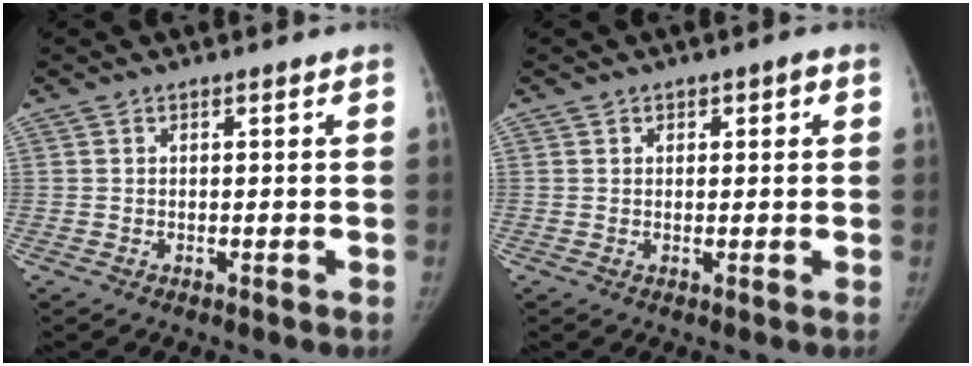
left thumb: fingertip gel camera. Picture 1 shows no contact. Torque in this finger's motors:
{"motor_torque": [-0.05, -0.05, -0.09, 0.01, -0.04]}